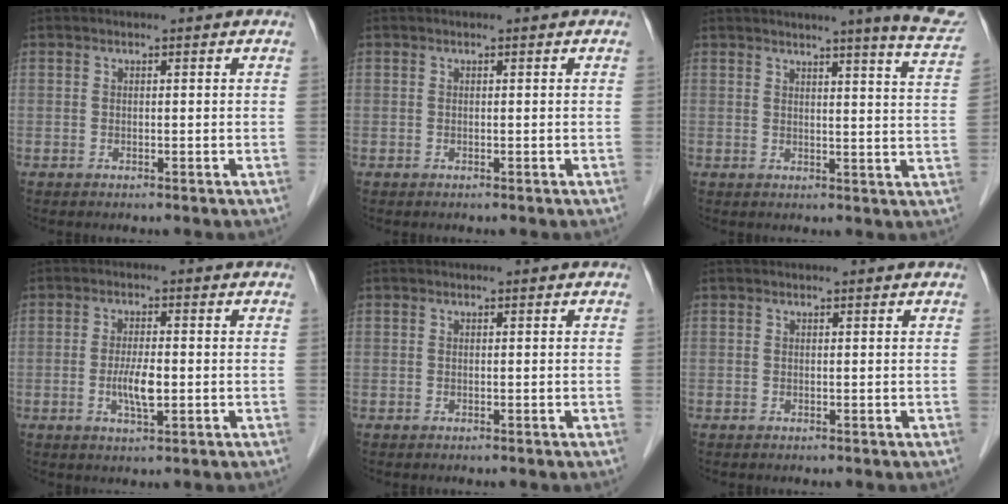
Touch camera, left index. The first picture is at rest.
{"total": 0.0}
{"total": 9.8, "force": [8.6, -0.9, 4.8], "torque": [-0.050, -0.037, 0.078]}
{"total": 4.2, "force": [-0.8, 0.9, 4.0], "torque": [-0.082, -0.004, -0.012]}
{"total": 0.0}
{"total": 0.5, "force": [0.5, 0.0, 0.1], "torque": [-0.005, 0.002, 0.007]}